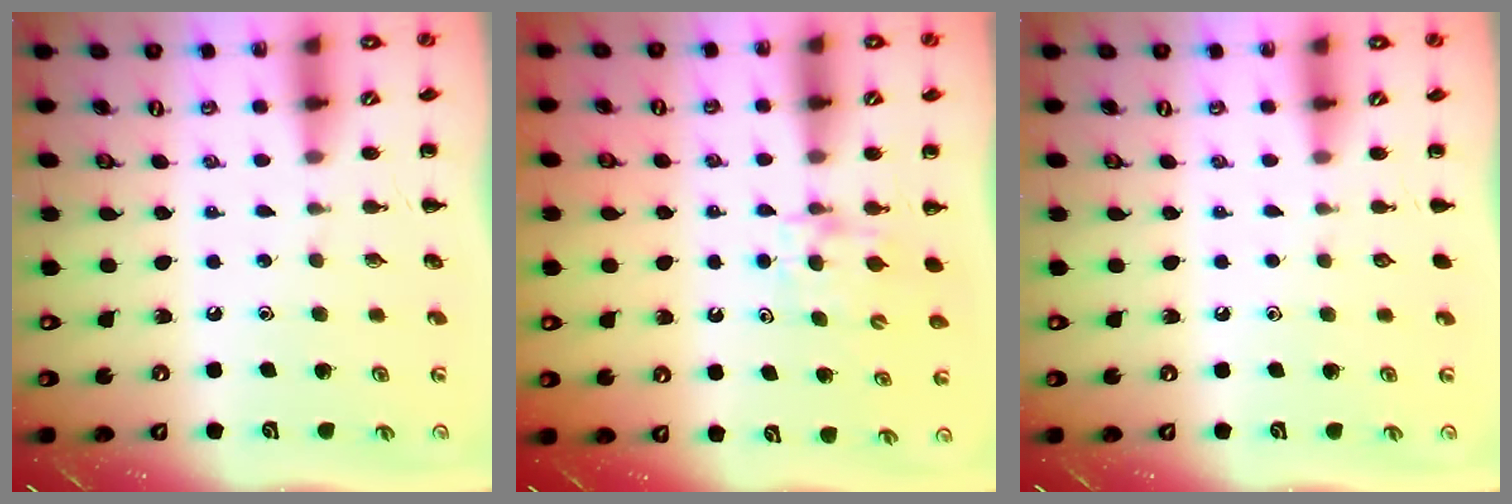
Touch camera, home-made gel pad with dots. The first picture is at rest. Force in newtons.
{"total": 4.4, "press": 4.3, "slide": 1.3}
{"total": 0.0}